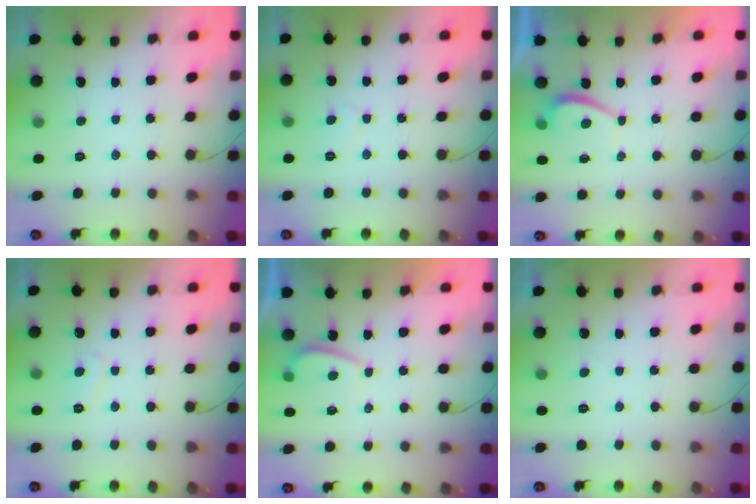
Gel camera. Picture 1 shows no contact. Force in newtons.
{"total": 2.6, "press": 2.6, "slide": 0.2}
{"total": 2.0, "press": 1.9, "slide": 0.6}
{"total": 2.7, "press": 2.6, "slide": 0.7}
{"total": 1.9, "press": 1.7, "slide": 0.7}
{"total": 0.6, "press": 0.3, "slide": 0.5}